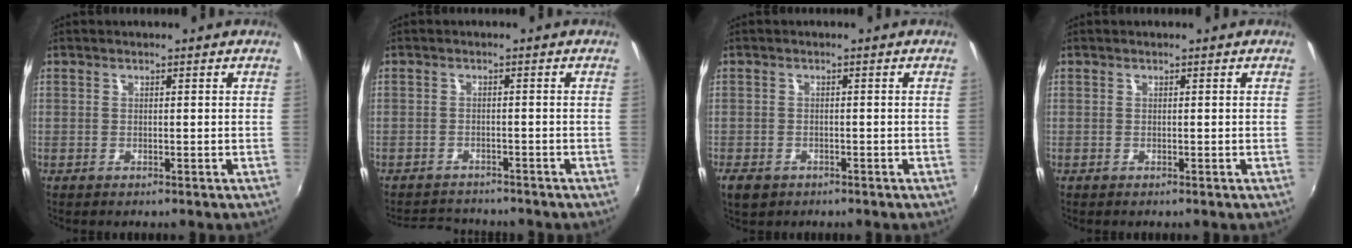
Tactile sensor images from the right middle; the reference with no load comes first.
{"total": 5.6, "force": [-5.3, 1.5, 0.9], "torque": [-0.034, 0.001, -0.084]}
{"total": 3.6, "force": [-2.2, 2.3, 1.7], "torque": [-0.041, -0.010, -0.039]}
{"total": 0.0}